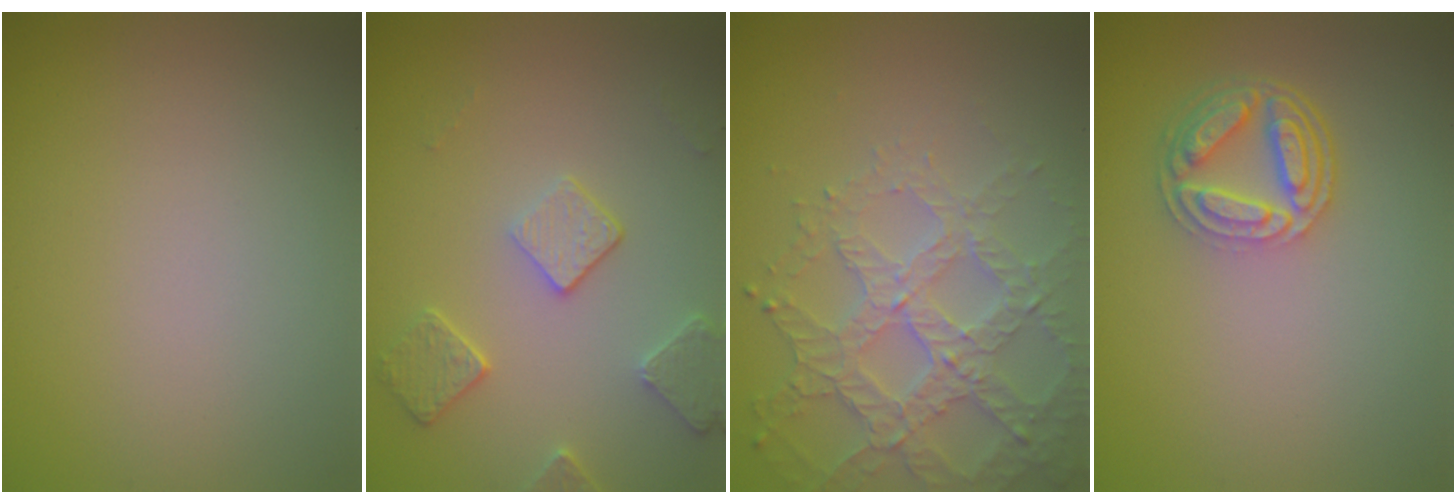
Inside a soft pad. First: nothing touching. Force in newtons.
{"total": 2.9, "press": 2.8, "slide": 0.9}
{"total": 4.7, "press": 4.1, "slide": 2.2}
{"total": 4.5, "press": 3.5, "slide": 2.8}